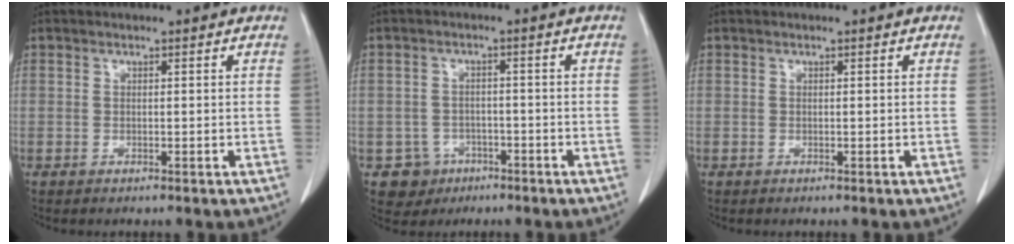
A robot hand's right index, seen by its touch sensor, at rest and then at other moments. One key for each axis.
{"total": 4.6, "fx": -2.2, "fy": 4.0, "fz": 0.2, "tx": 0.000, "ty": 0.013, "tz": -0.029}
{"total": 0.0}